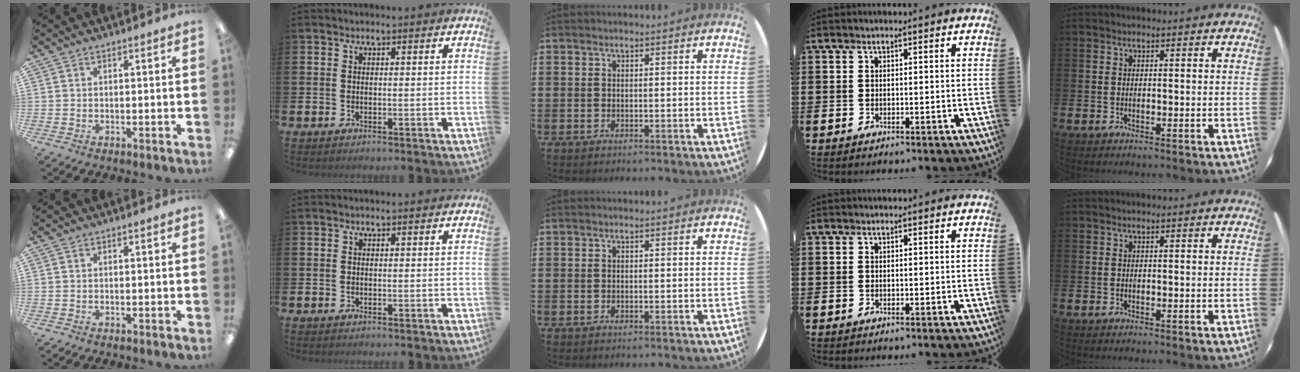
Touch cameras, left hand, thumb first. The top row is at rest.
{}